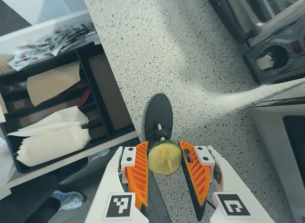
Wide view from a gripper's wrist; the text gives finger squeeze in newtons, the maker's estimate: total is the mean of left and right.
{"total": 10.5, "left": 10.9, "right": 10.1}